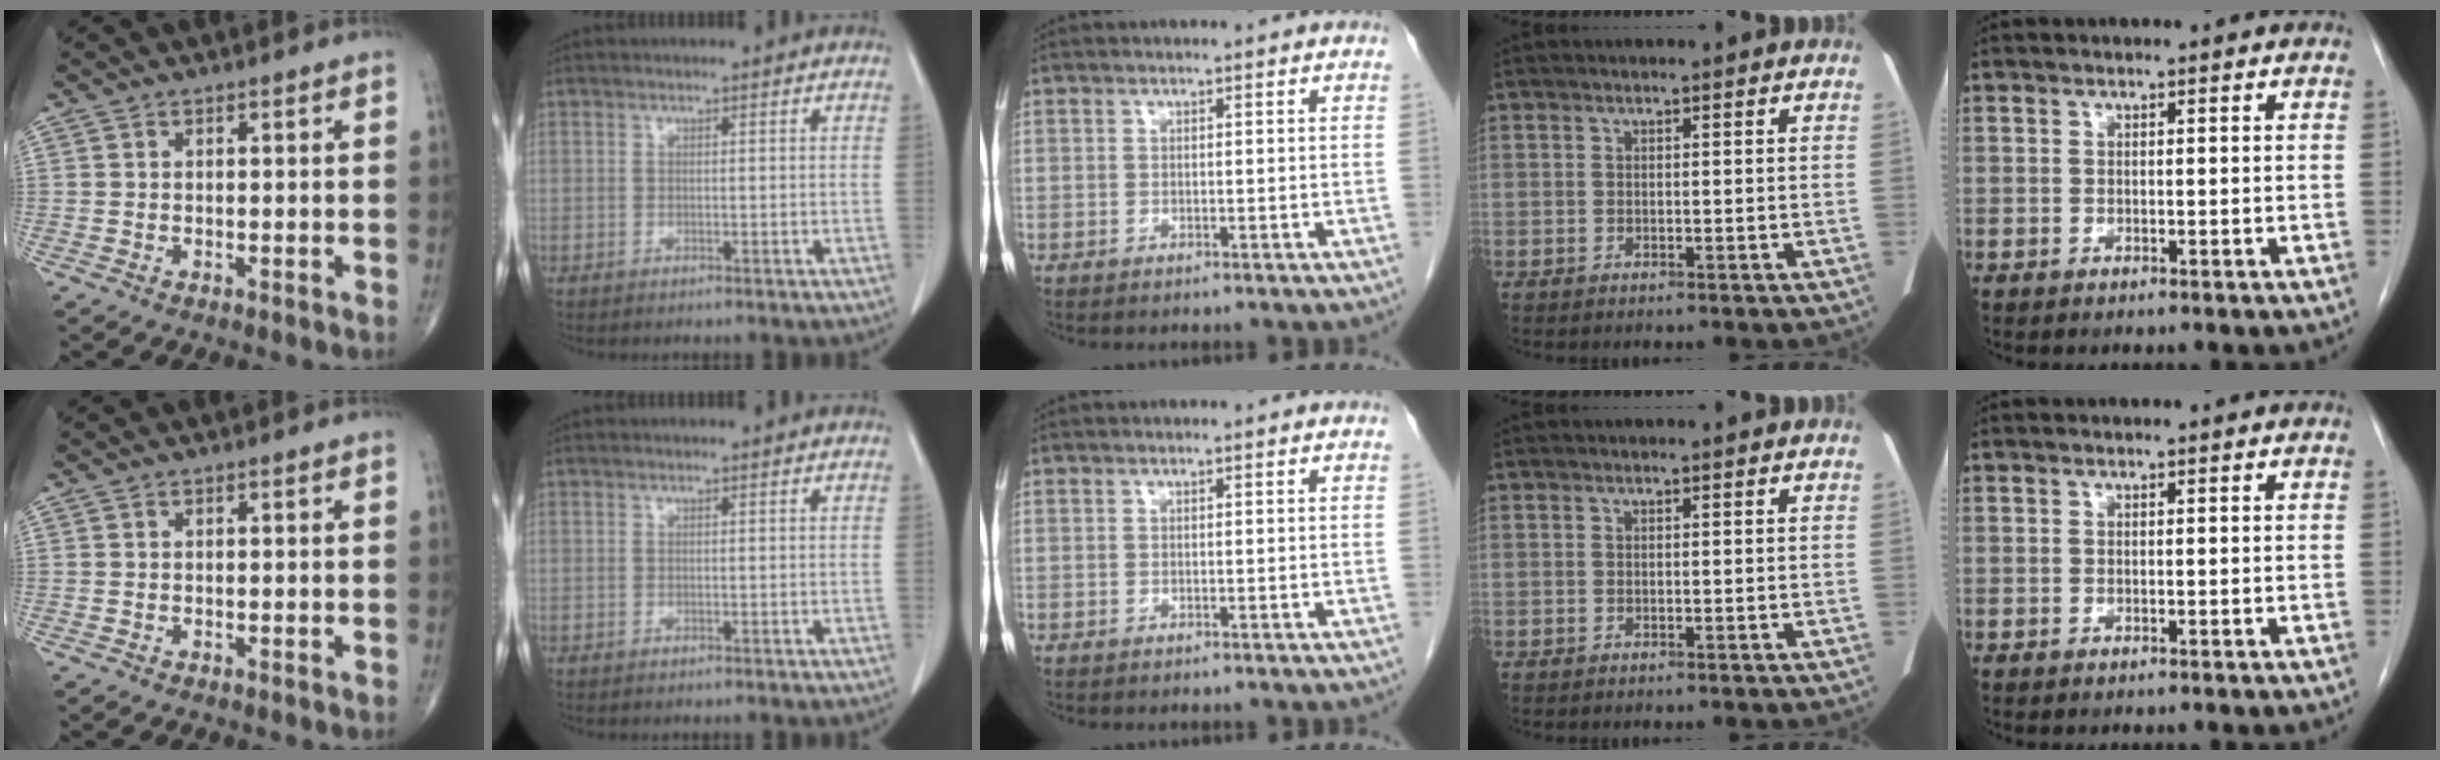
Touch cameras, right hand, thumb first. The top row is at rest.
{}